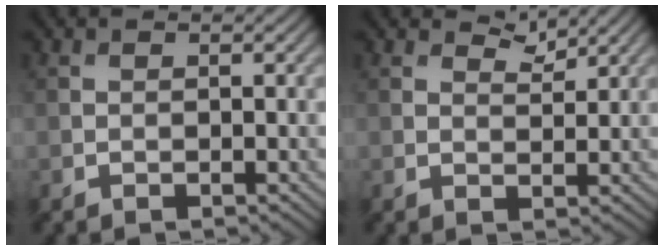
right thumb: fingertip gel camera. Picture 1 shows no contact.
{"total": 2.3, "force": [2.0, 0.8, 1.0], "torque": [-0.018, -0.002, 0.040]}